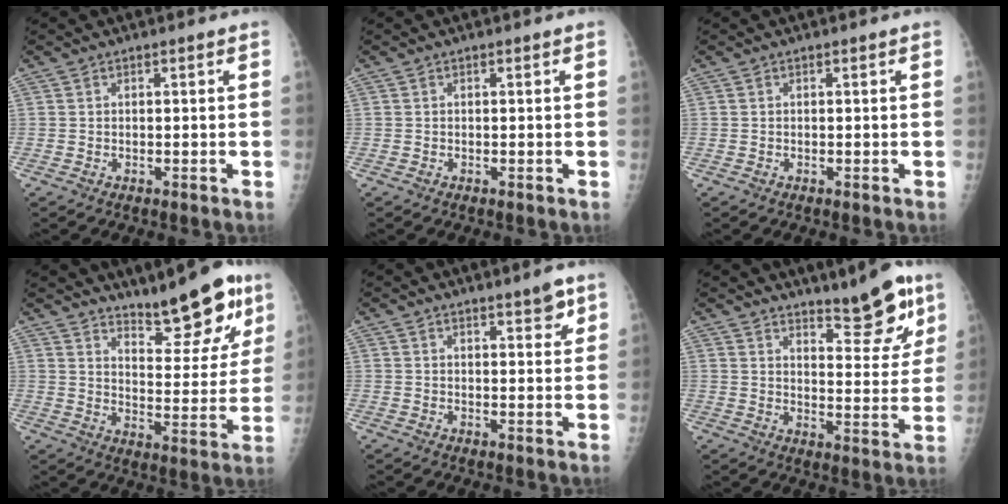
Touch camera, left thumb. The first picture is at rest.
{"total": 0.0}
{"total": 0.0}
{"total": 15.6, "force": [11.1, 4.7, 9.9], "torque": [-0.095, -0.066, 0.173]}
{"total": 4.0, "force": [2.7, 1.1, 2.8], "torque": [-0.028, -0.017, 0.036]}
{"total": 12.0, "force": [8.6, 3.3, 7.7], "torque": [-0.075, -0.057, 0.131]}